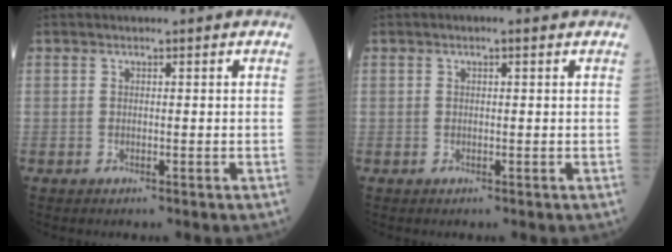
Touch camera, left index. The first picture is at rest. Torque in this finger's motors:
{"motor_torque": [0.58, -0.71, -0.02, 0.02]}